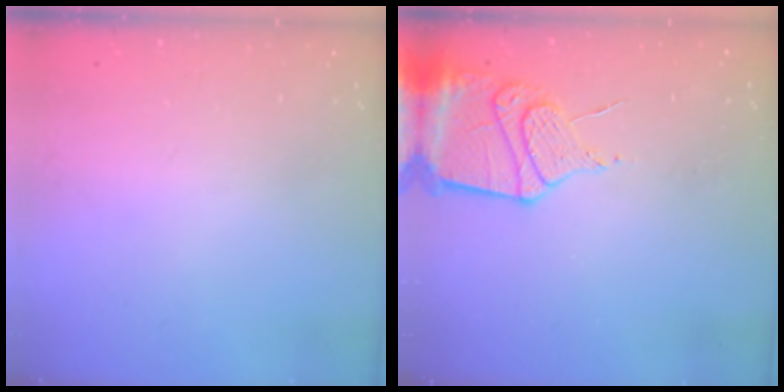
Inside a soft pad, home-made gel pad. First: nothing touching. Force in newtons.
{"total": 13.2, "press": 13.1, "slide": 1.7}